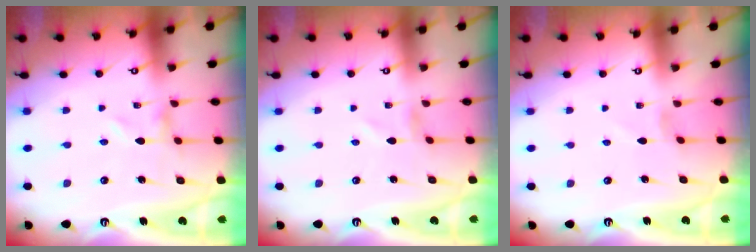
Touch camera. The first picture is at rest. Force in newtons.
{"total": 0.7, "press": 0.7, "slide": 0.2}
{"total": 0.0}